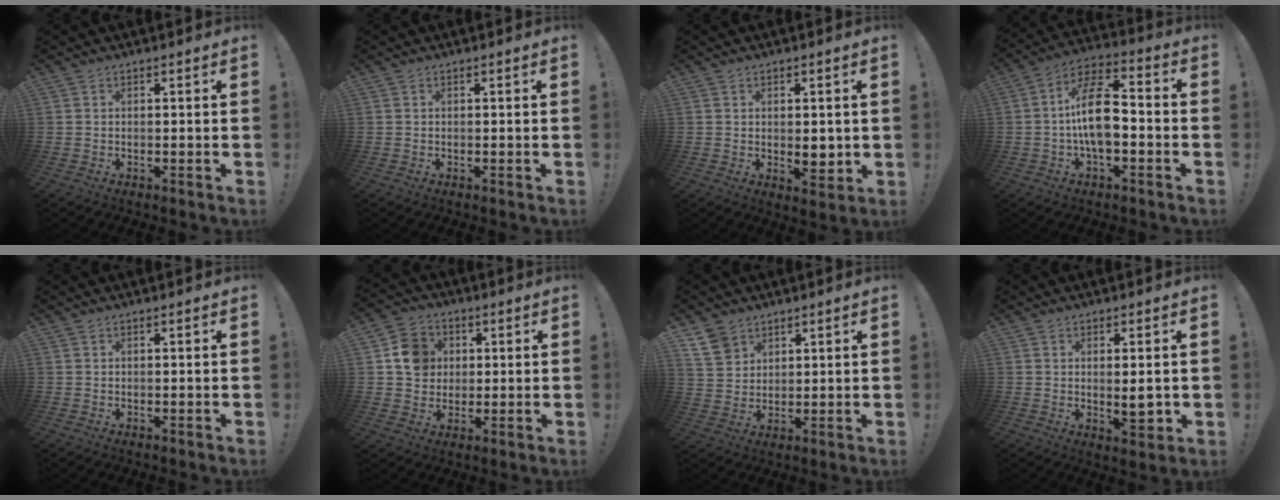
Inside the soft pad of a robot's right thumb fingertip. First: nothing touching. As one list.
[{"total": 0.0}, {"total": 4.5, "force": [0.3, 3.0, 3.3], "torque": [-0.030, -0.007, 0.006]}, {"total": 15.0, "force": [-1.7, 7.5, 12.9], "torque": [-0.240, 0.019, -0.031]}, {"total": 0.0}, {"total": 10.3, "force": [2.2, 9.4, 3.6], "torque": [-0.036, -0.003, 0.046]}, {"total": 7.7, "force": [5.2, 5.5, 1.7], "torque": [-0.028, -0.031, 0.104]}, {"total": 5.2, "force": [0.5, 1.6, 4.9], "torque": [-0.057, -0.015, 0.006]}]